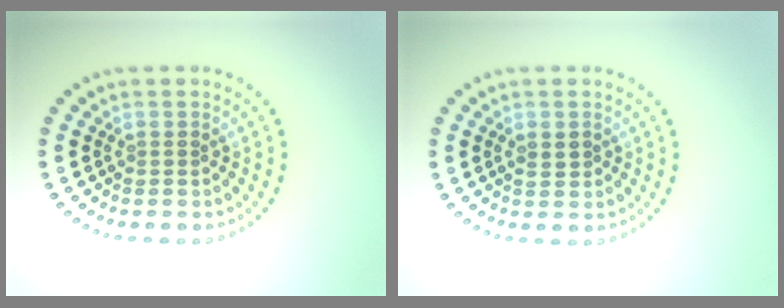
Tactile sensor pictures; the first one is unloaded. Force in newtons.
{"total": 0.8, "press": 0.8, "slide": 0.3}